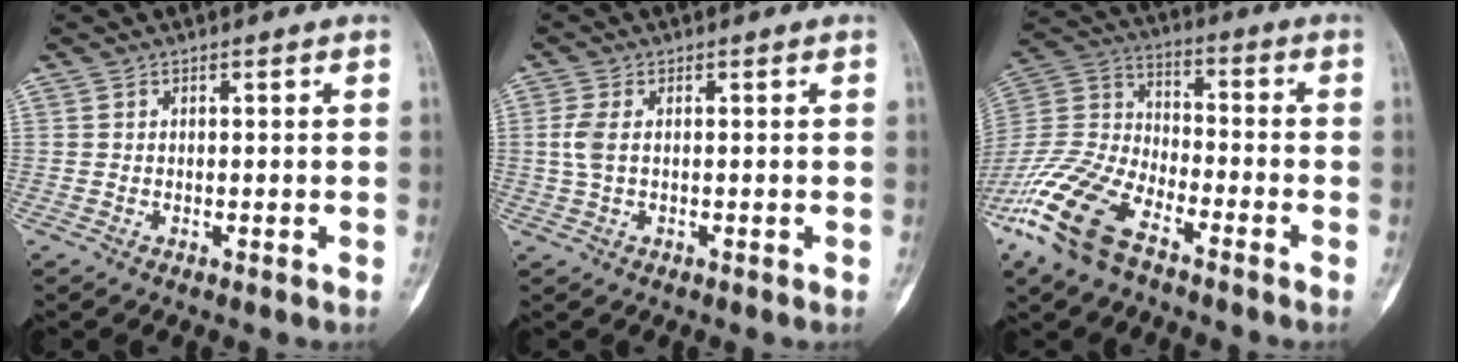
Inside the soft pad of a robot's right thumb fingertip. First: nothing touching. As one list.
[{"total": 3.1, "force": [0.3, 1.6, 2.7], "torque": [-0.081, 0.002, 0.005]}, {"total": 16.9, "force": [-10.5, 7.5, 10.9], "torque": [-0.238, 0.041, -0.212]}]